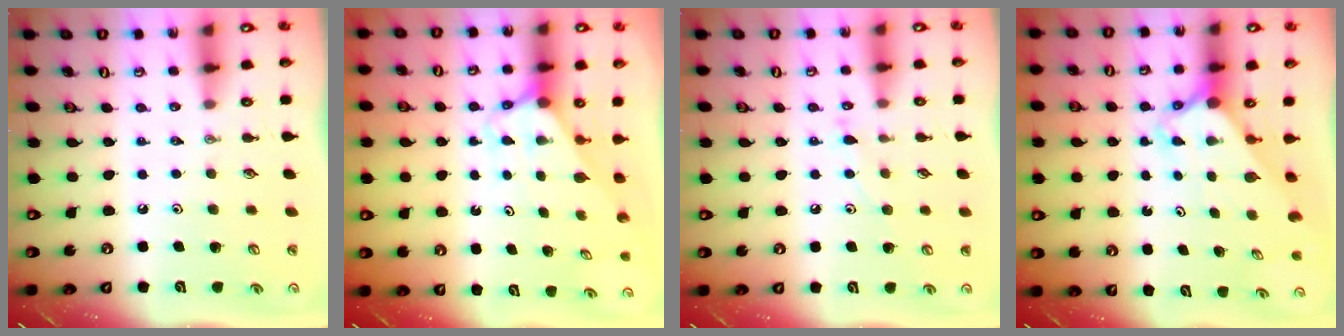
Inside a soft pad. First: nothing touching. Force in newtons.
{"total": 2.6, "press": 2.6, "slide": 0.2}
{"total": 6.3, "press": 6.3, "slide": 0.4}
{"total": 2.6, "press": 2.6, "slide": 0.2}